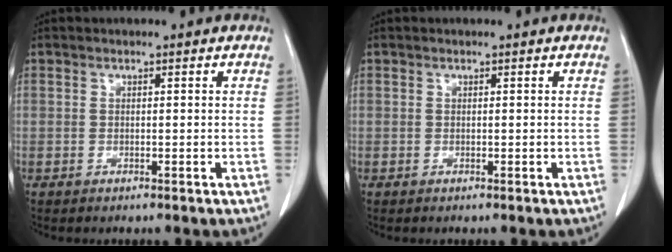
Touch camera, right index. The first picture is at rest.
{"total": 0.0}